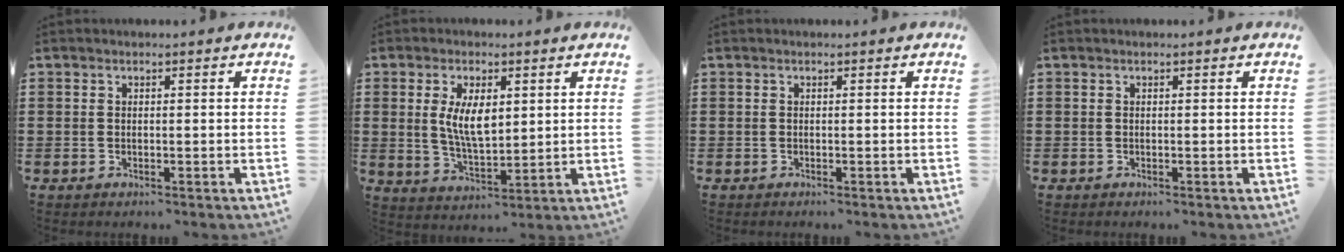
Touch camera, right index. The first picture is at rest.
{"total": 6.9, "force": [1.3, 3.2, 6.0], "torque": [-0.113, 0.005, 0.021]}
{"total": 0.0}
{"total": 0.0}